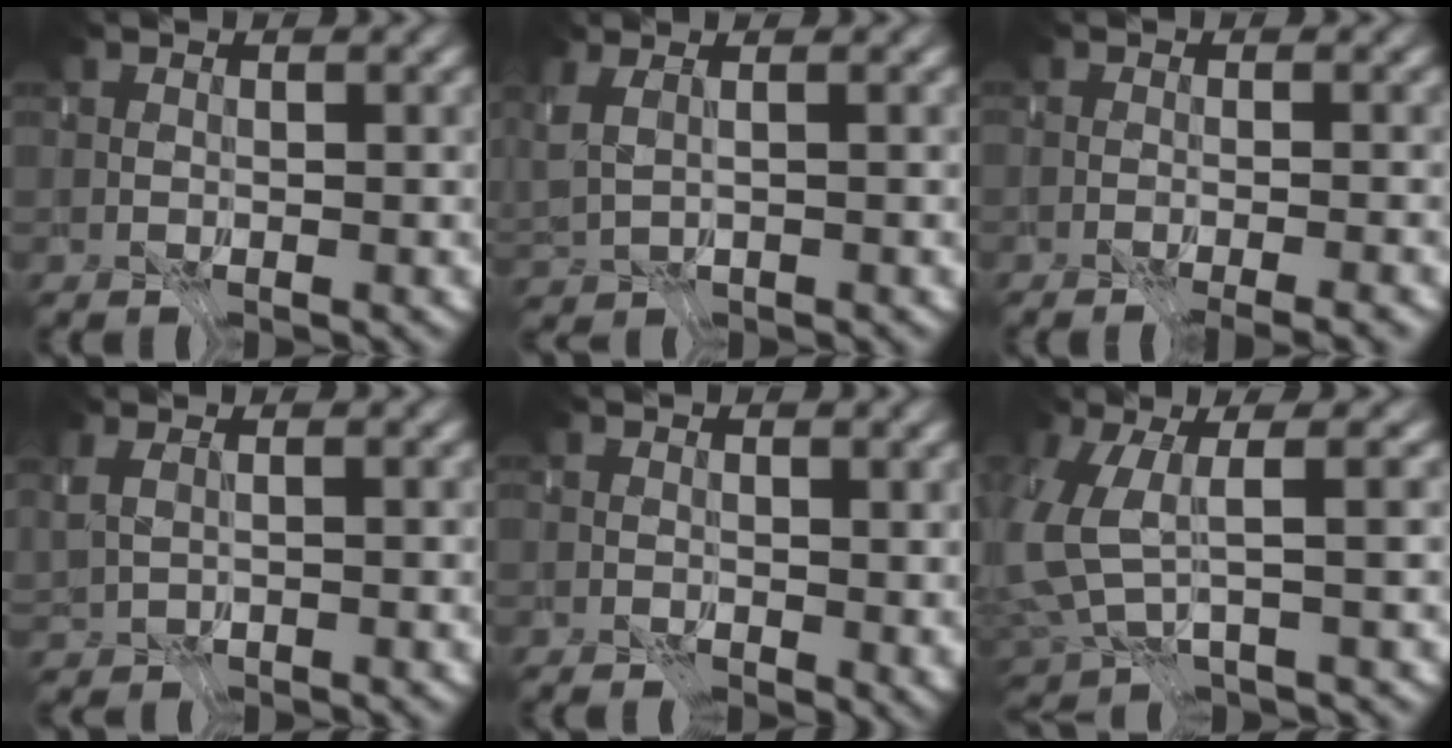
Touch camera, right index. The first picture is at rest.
{"total": 1.8, "force": [-0.7, -1.6, 0.2], "torque": [-0.014, -0.010, 0.006]}
{"total": 3.0, "force": [-2.7, 0.3, 1.4], "torque": [0.009, -0.007, -0.047]}
{"total": 2.0, "force": [-1.0, -1.7, -0.4], "torque": [-0.004, -0.014, -0.004]}
{"total": 2.5, "force": [0.6, 1.8, 1.6], "torque": [-0.021, -0.012, 0.005]}
{"total": 4.2, "force": [-2.4, -0.4, 3.5], "torque": [-0.101, -0.044, -0.021]}